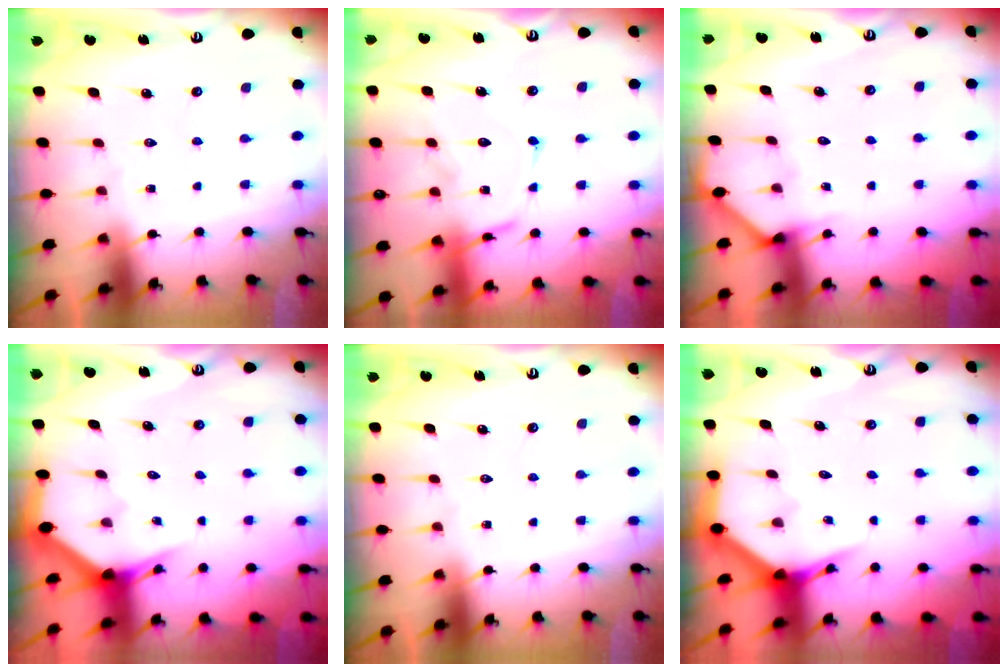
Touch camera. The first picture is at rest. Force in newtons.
{"total": 14.8, "press": 14.7, "slide": 1.3}
{"total": 2.5, "press": 2.5, "slide": 0.1}
{"total": 2.8, "press": 2.8, "slide": 0.0}
{"total": 0.0}
{"total": 3.8, "press": 3.8, "slide": 0.3}